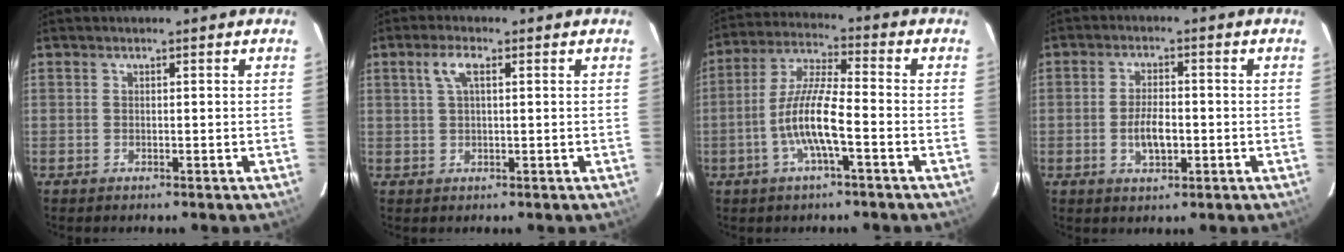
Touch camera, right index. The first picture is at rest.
{"total": 3.4, "force": [1.3, 1.1, 2.9], "torque": [-0.061, 0.008, 0.024]}
{"total": 9.7, "force": [-3.4, 1.2, 9.0], "torque": [-0.188, 0.006, -0.067]}
{"total": 5.1, "force": [-1.2, 2.3, 4.4], "torque": [-0.087, 0.002, -0.018]}